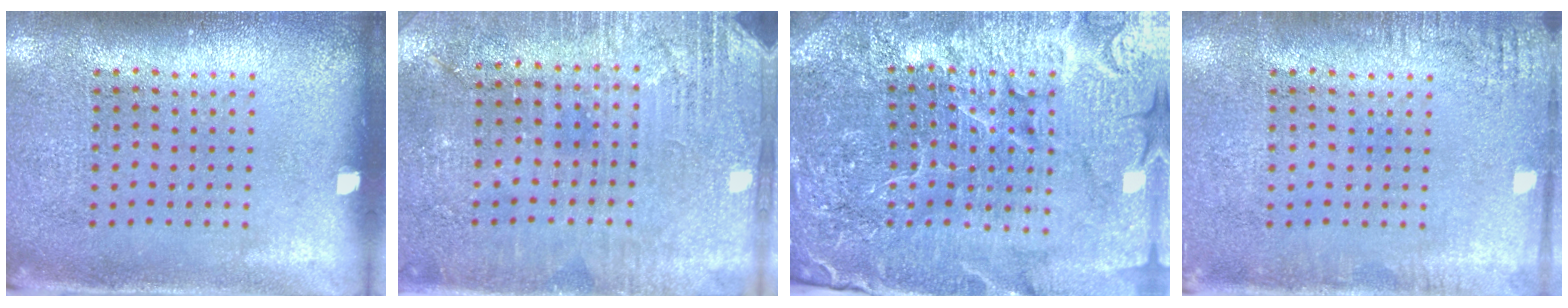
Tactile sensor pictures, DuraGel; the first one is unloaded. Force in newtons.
{"total": 2.8, "press": 2.7, "slide": 0.8}
{"total": 5.6, "press": 5.1, "slide": 2.3}
{"total": 1.7, "press": 1.7, "slide": 0.2}